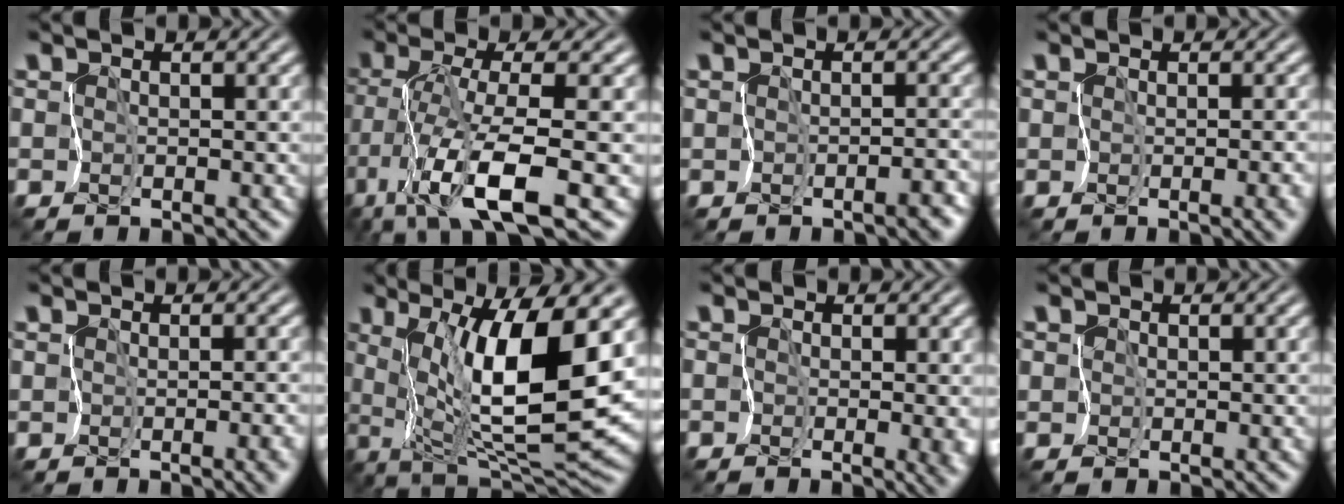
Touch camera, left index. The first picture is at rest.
{"total": 8.2, "force": [-4.0, 0.8, 7.1], "torque": [-0.138, -0.004, -0.074]}
{"total": 2.2, "force": [-1.7, 1.0, 0.8], "torque": [0.003, 0.008, -0.019]}
{"total": 3.7, "force": [-1.4, 2.1, 2.7], "torque": [-0.010, 0.004, -0.007]}
{"total": 3.4, "force": [-1.6, 1.8, 2.4], "torque": [-0.005, 0.002, -0.009]}
{"total": 10.5, "force": [2.2, 2.0, 10.0], "torque": [-0.173, -0.019, 0.048]}
{"total": 2.8, "force": [-0.4, 1.2, 2.5], "torque": [-0.022, -0.011, -0.003]}
{"total": 2.4, "force": [1.3, 1.8, 0.9], "torque": [-0.018, 0.015, 0.006]}